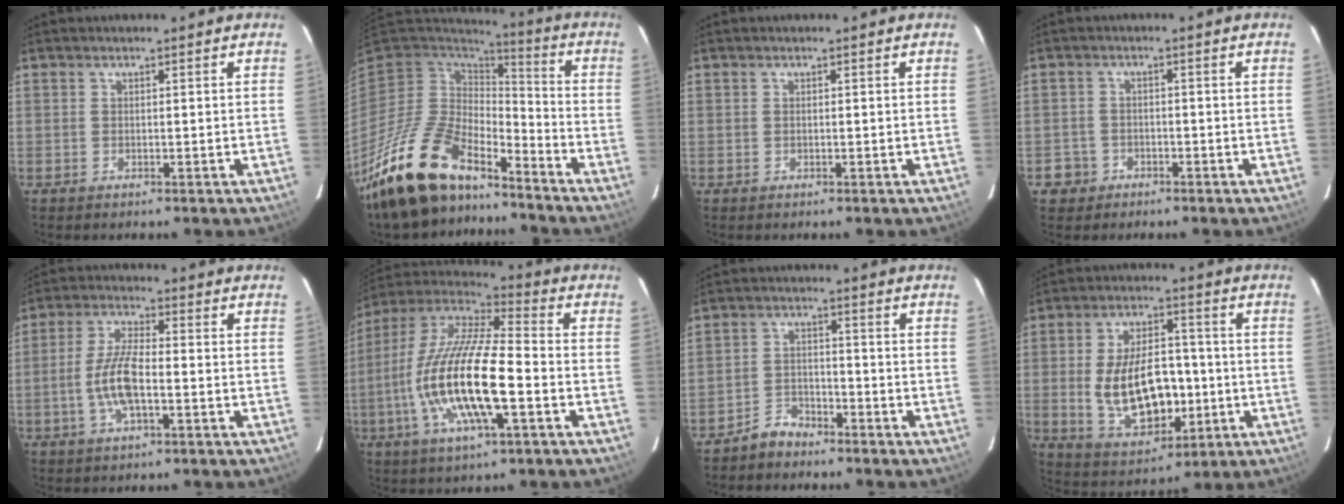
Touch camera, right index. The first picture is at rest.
{"total": 19.8, "force": [-15.4, 7.3, 10.1], "torque": [-0.214, -0.027, -0.282]}
{"total": 0.0}
{"total": 3.6, "force": [-1.9, 3.0, 0.3], "torque": [-0.018, 0.015, -0.031]}
{"total": 8.2, "force": [-2.3, 2.5, 7.5], "torque": [-0.156, 0.004, -0.046]}
{"total": 20.6, "force": [-5.4, 5.3, 19.1], "torque": [-0.372, -0.020, -0.109]}
{"total": 4.3, "force": [-3.8, 2.1, 0.4], "torque": [-0.015, 0.017, -0.069]}
{"total": 15.6, "force": [-2.0, 8.6, 12.9], "torque": [-0.250, 0.002, -0.008]}